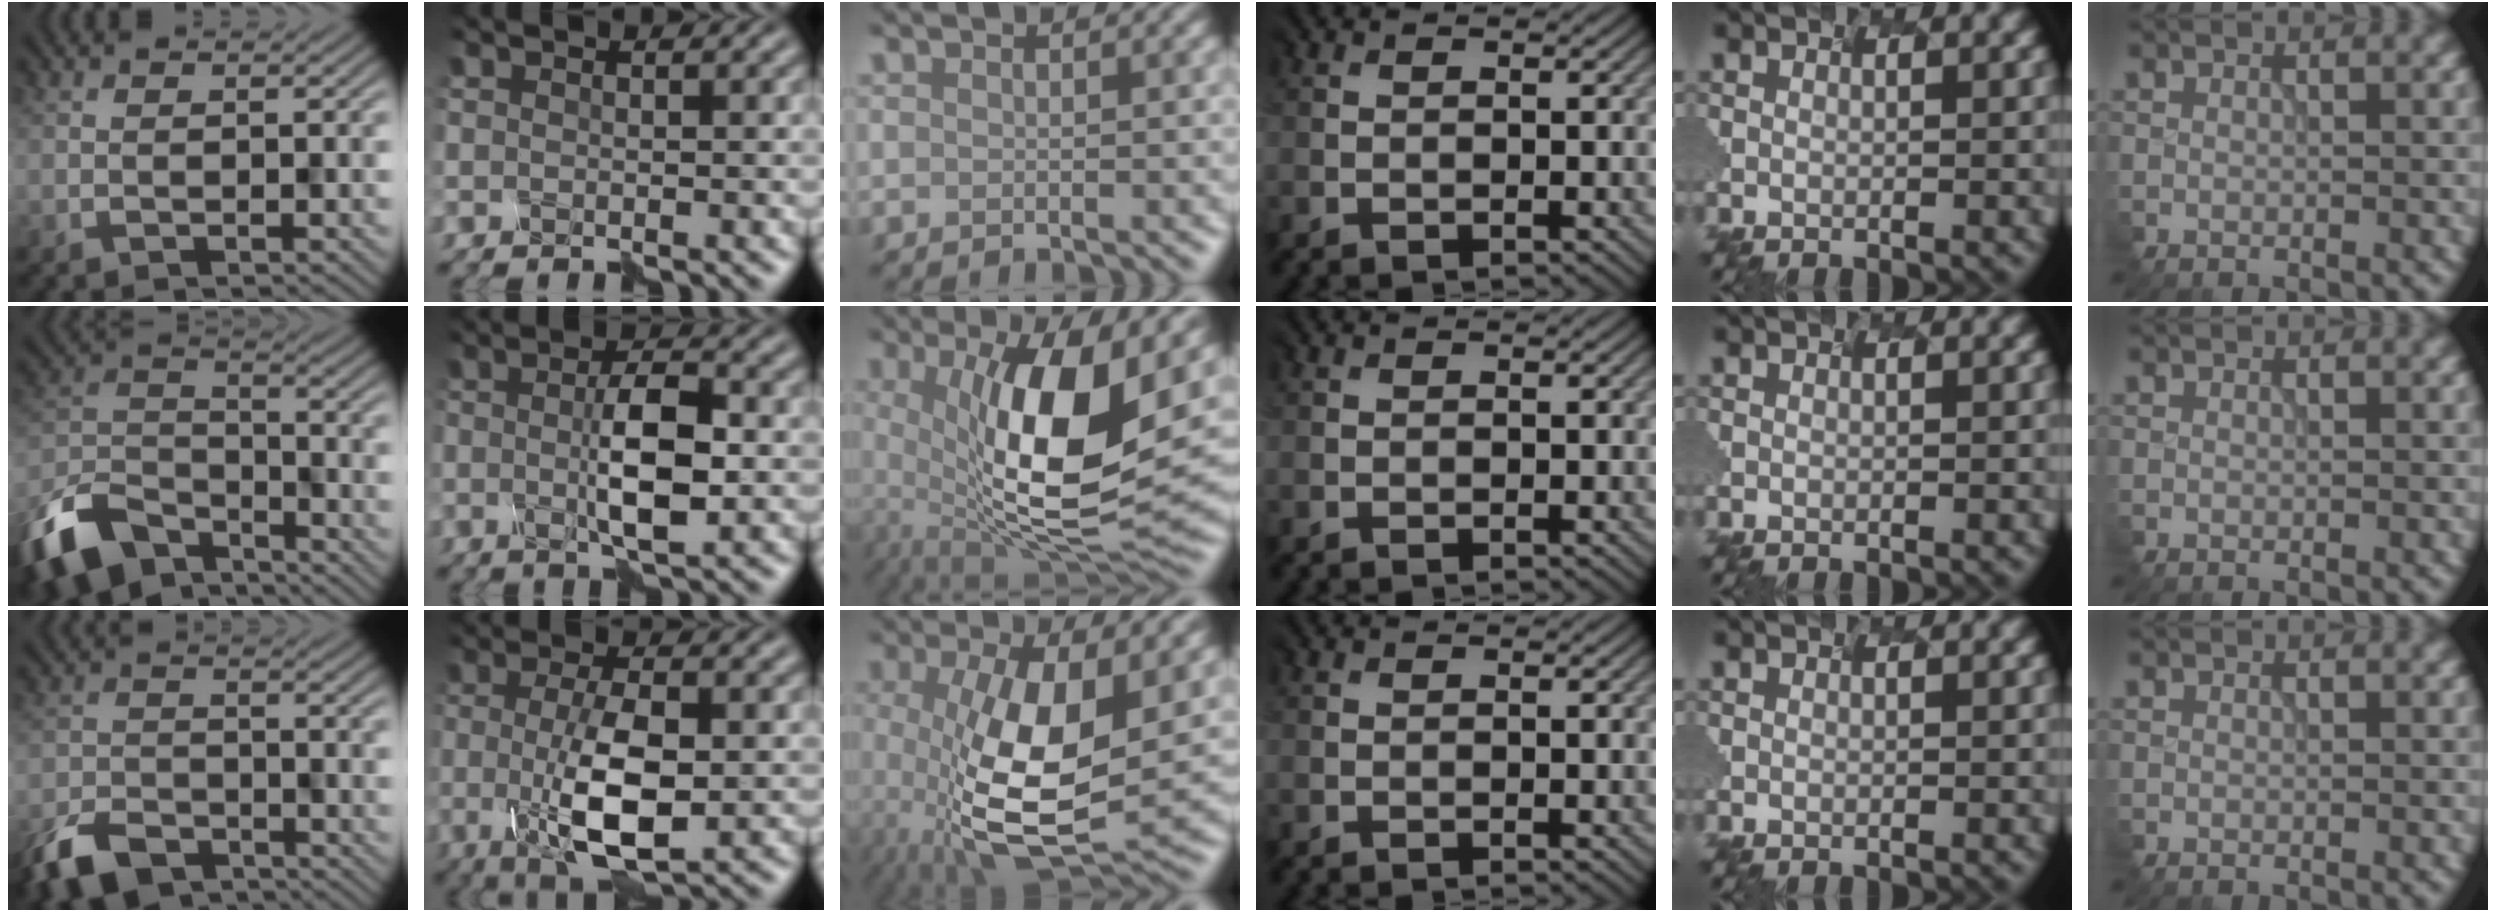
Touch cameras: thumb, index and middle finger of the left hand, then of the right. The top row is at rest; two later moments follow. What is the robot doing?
{"motion": "disassemble", "object": "markers"}